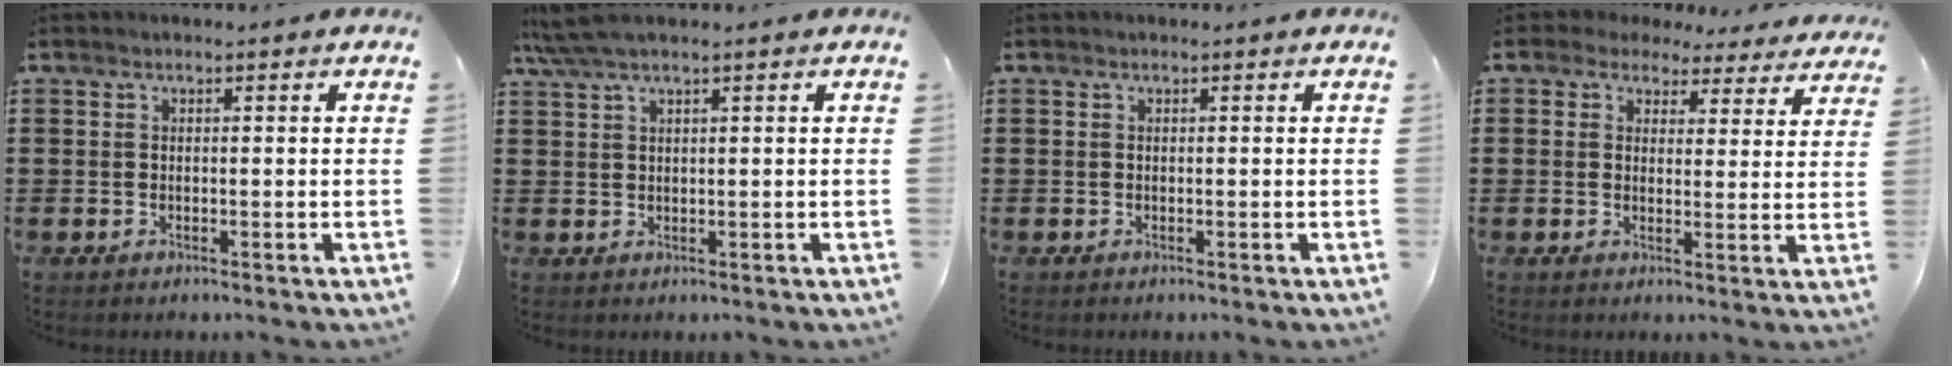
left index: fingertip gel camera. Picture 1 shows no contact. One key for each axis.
{"total": 3.1, "fx": 1.8, "fy": 0.3, "fz": 2.5, "tx": -0.059, "ty": 0.001, "tz": 0.031}
{"total": 0.0}
{"total": 3.2, "fx": 2.8, "fy": 1.4, "fz": 0.8, "tx": -0.032, "ty": -0.008, "tz": 0.049}